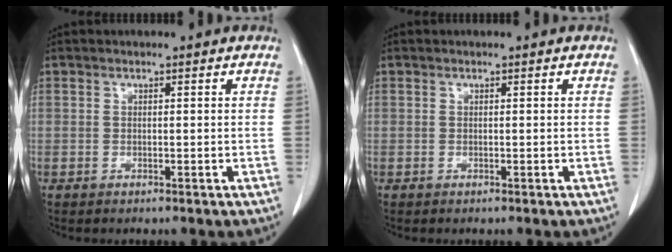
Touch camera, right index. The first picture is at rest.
{"total": 0.0}